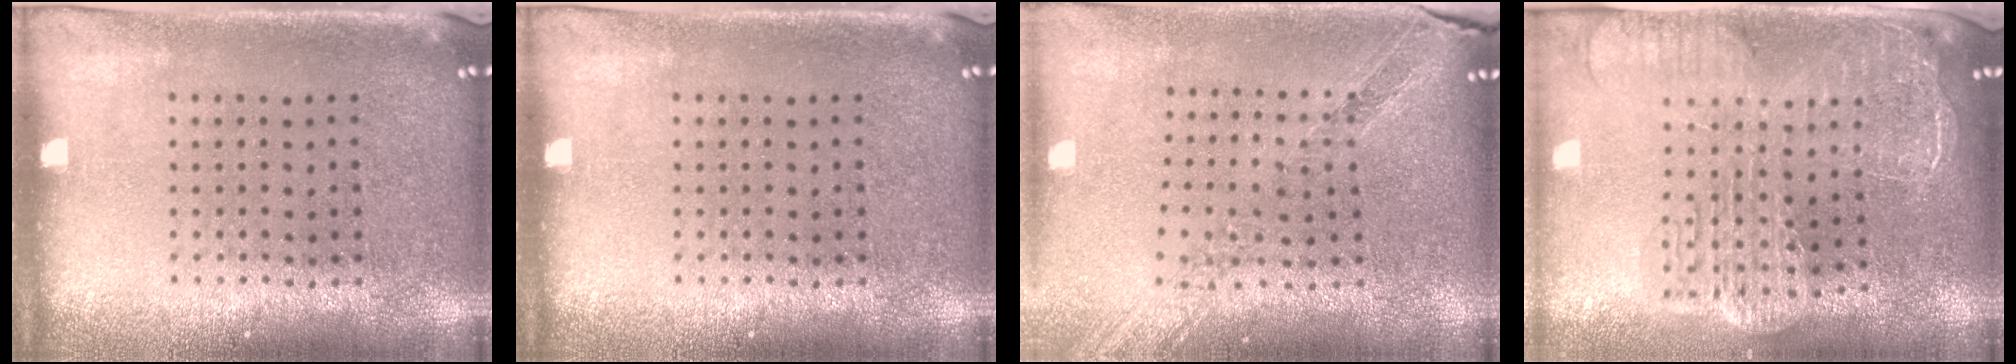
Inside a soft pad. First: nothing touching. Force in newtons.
{"total": 0.0}
{"total": 1.0, "press": 1.0, "slide": 0.0}
{"total": 2.7, "press": 2.3, "slide": 1.4}